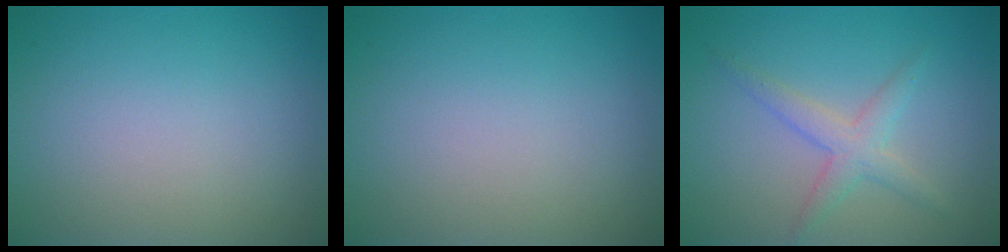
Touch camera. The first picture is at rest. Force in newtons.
{"total": 0.0}
{"total": 2.5, "press": 2.5, "slide": 0.2}